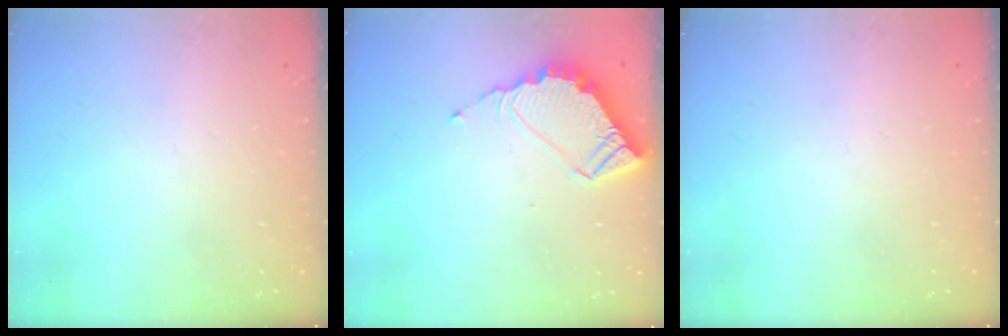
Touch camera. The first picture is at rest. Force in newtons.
{"total": 7.6, "press": 7.6, "slide": 0.5}
{"total": 0.0}